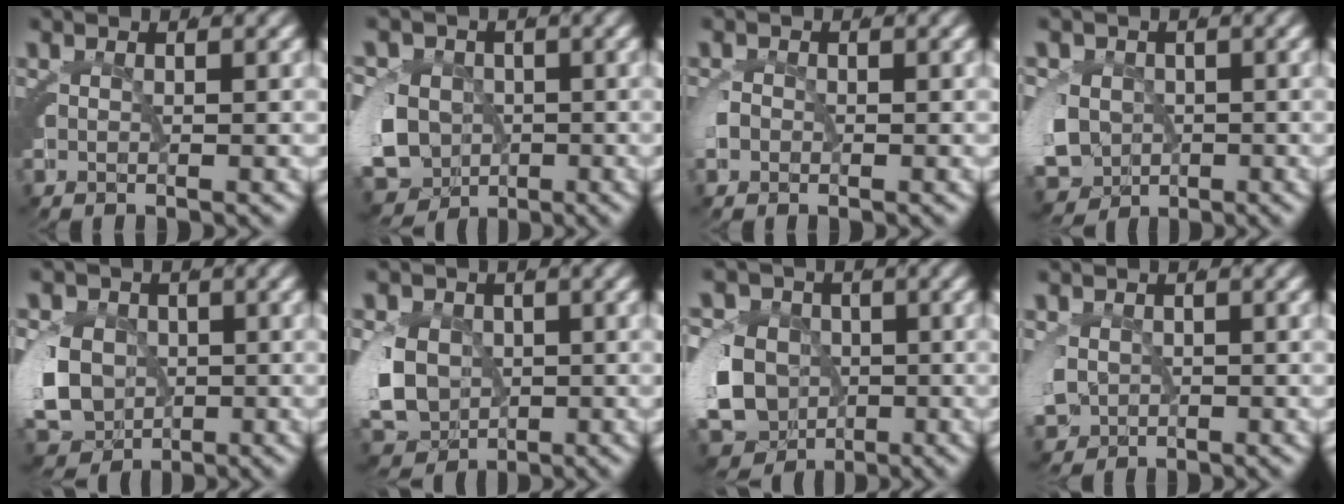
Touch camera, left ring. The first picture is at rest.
{"total": 12.8, "force": [-3.9, 11.3, 4.6], "torque": [-0.117, -0.049, -0.058]}
{"total": 0.7, "force": [-0.4, 0.3, 0.5], "torque": [-0.027, -0.001, -0.004]}
{"total": 9.5, "force": [-3.1, 8.2, 3.6], "torque": [-0.097, -0.045, -0.039]}
{"total": 10.6, "force": [-2.8, 9.2, 4.6], "torque": [-0.112, -0.038, -0.039]}
{"total": 9.2, "force": [-2.2, 7.9, 4.2], "torque": [-0.109, -0.039, -0.024]}
{"total": 14.9, "force": [-3.9, 13.3, 5.5], "torque": [-0.150, -0.063, -0.059]}
{"total": 4.3, "force": [-0.8, 3.7, 1.9], "torque": [-0.071, -0.036, 0.003]}